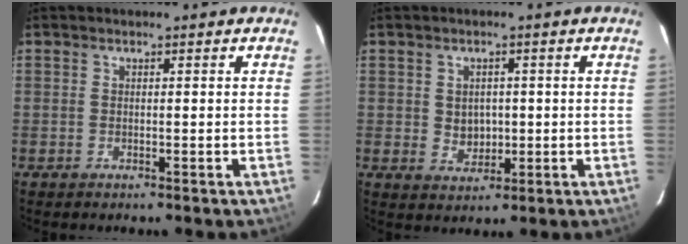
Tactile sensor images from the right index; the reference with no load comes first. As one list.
[{"total": 4.0, "force": [0.1, 3.5, 2.0], "torque": [-0.032, 0.001, 0.010]}]